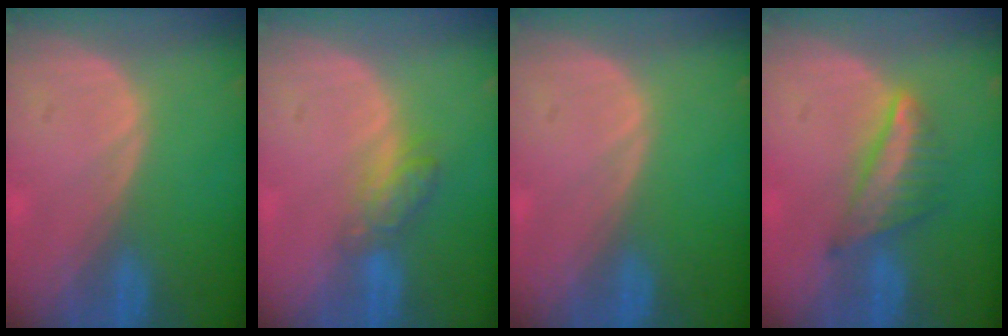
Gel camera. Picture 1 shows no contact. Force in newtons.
{"total": 4.2, "press": 4.1, "slide": 0.7}
{"total": 0.0}
{"total": 6.3, "press": 5.8, "slide": 2.6}